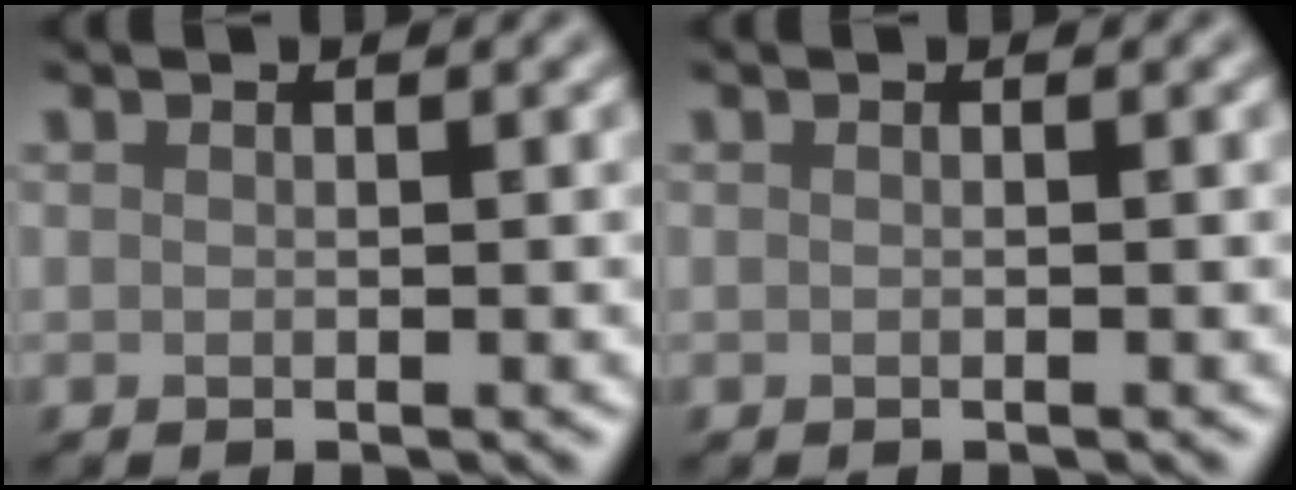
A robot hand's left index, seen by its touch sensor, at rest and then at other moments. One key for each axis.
{"total": 0.0}